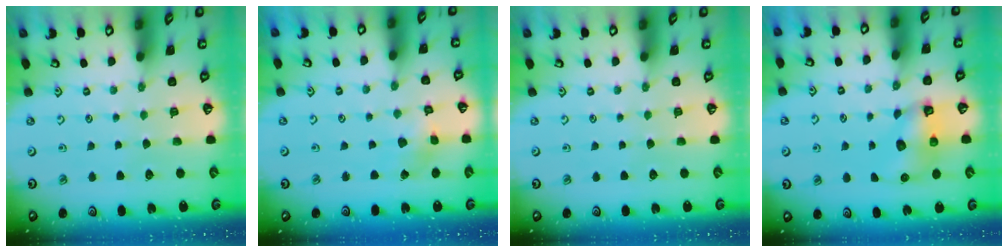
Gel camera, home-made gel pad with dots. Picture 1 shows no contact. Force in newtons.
{"total": 2.3, "press": 2.3, "slide": 0.1}
{"total": 0.0}
{"total": 8.0, "press": 7.9, "slide": 0.5}